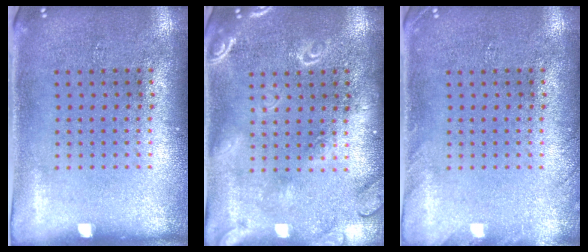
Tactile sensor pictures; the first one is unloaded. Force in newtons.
{"total": 3.3, "press": 3.3, "slide": 0.4}
{"total": 1.1, "press": 1.1, "slide": 0.1}